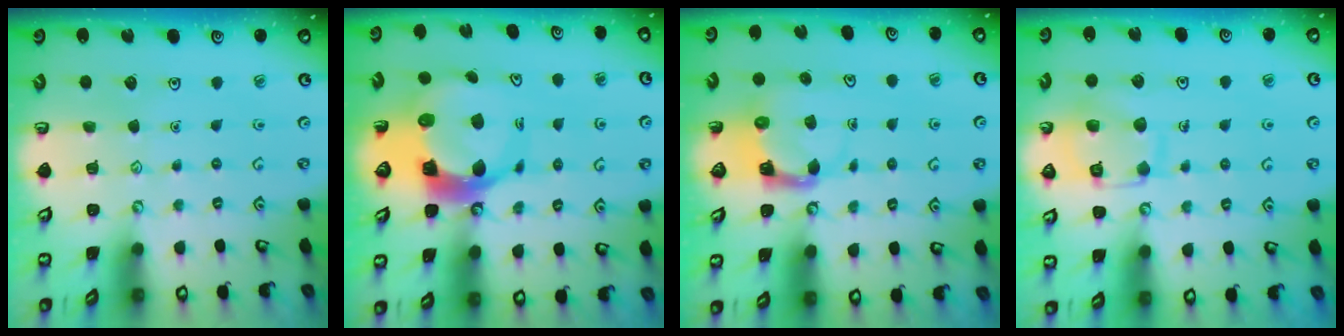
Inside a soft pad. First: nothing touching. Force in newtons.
{"total": 10.1, "press": 10.0, "slide": 1.5}
{"total": 3.9, "press": 3.9, "slide": 0.6}
{"total": 12.5, "press": 12.5, "slide": 1.0}